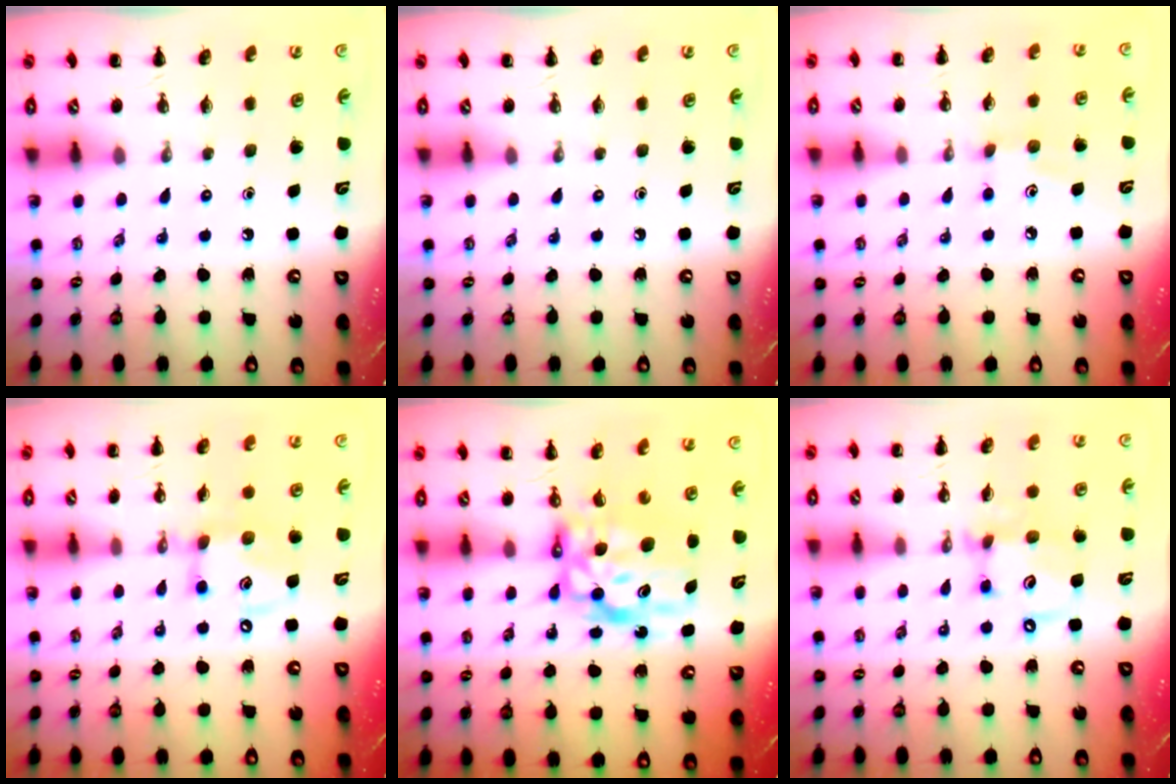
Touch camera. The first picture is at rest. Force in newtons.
{"total": 0.0}
{"total": 6.6, "press": 6.3, "slide": 1.8}
{"total": 11.6, "press": 11.4, "slide": 2.0}
{"total": 8.9, "press": 8.6, "slide": 2.3}
{"total": 11.2, "press": 11.0, "slide": 1.9}